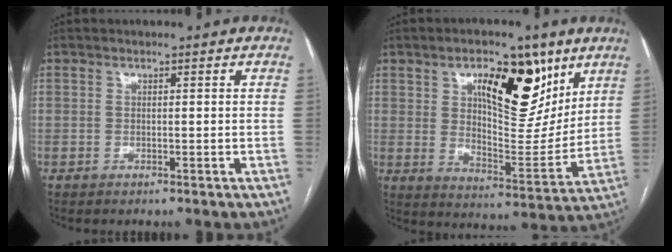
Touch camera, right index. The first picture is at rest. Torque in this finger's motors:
{"motor_torque": [0.70, 0.57, 0.35, 0.11]}